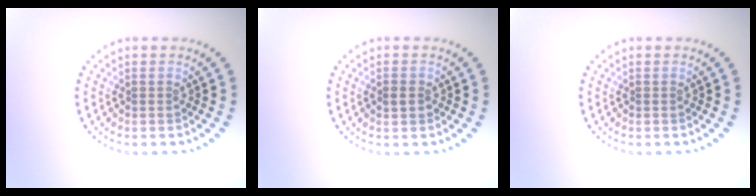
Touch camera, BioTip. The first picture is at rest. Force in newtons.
{"total": 1.2, "press": 1.2, "slide": 0.2}
{"total": 0.0}